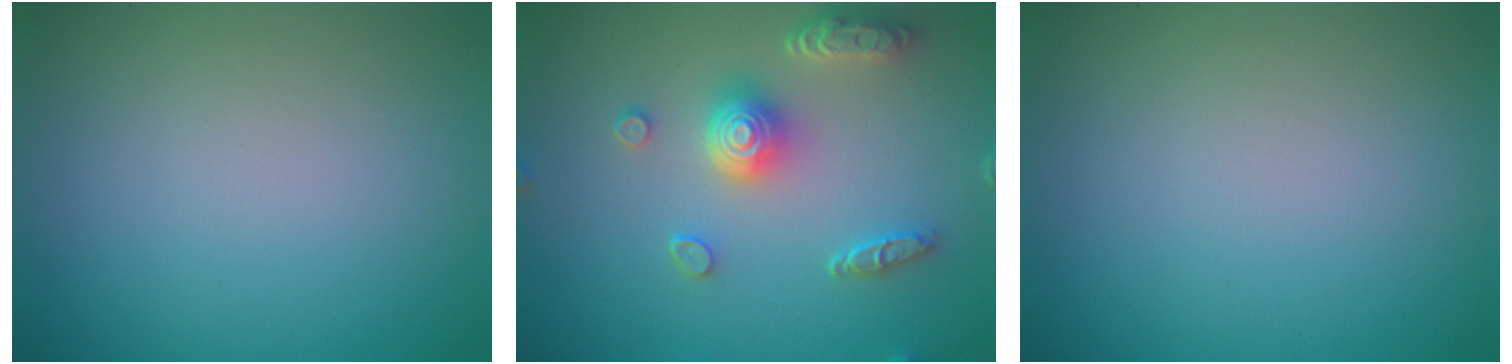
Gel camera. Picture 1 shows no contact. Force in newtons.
{"total": 5.0, "press": 4.1, "slide": 2.8}
{"total": 0.0}